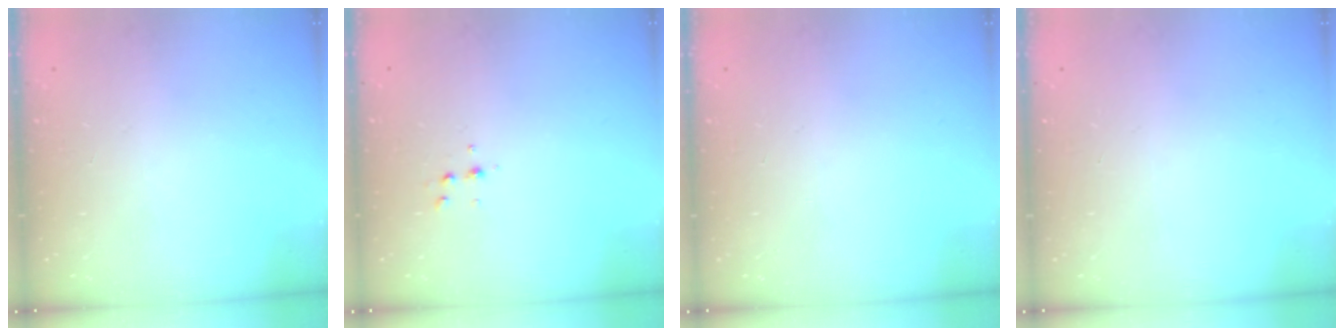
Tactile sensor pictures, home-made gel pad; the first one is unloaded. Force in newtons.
{"total": 4.1, "press": 4.0, "slide": 1.1}
{"total": 0.0}
{"total": 0.0}